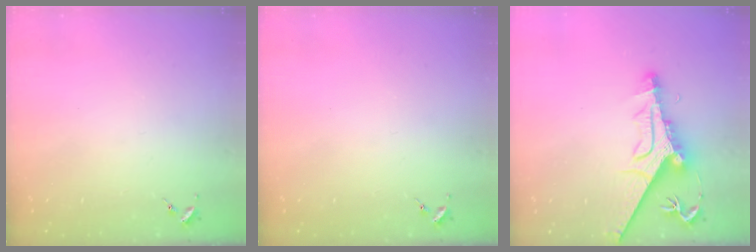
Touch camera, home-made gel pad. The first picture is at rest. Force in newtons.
{"total": 0.0}
{"total": 13.8, "press": 13.7, "slide": 1.5}